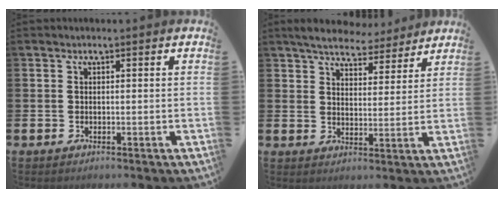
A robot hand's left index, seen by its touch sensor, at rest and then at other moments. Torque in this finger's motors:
{"motor_torque": [1.20, -0.94, 0.23, 0.13]}